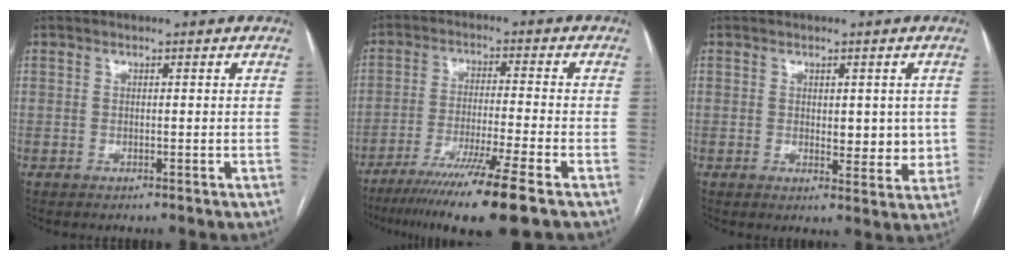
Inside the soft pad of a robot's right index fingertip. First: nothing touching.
{"total": 13.1, "force": [-9.2, -1.7, 9.1], "torque": [-0.162, -0.043, -0.152]}
{"total": 4.9, "force": [0.6, 2.7, 4.1], "torque": [-0.039, -0.005, 0.014]}